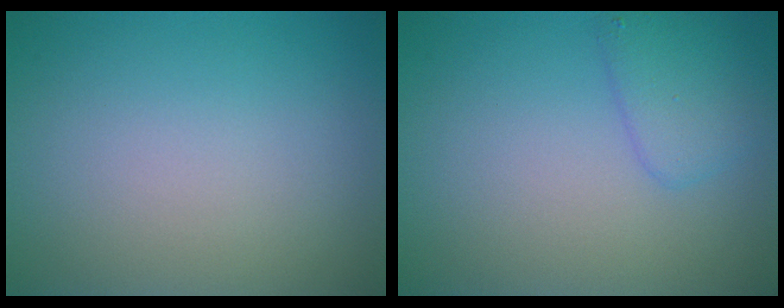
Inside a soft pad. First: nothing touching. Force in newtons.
{"total": 2.4, "press": 2.4, "slide": 0.1}